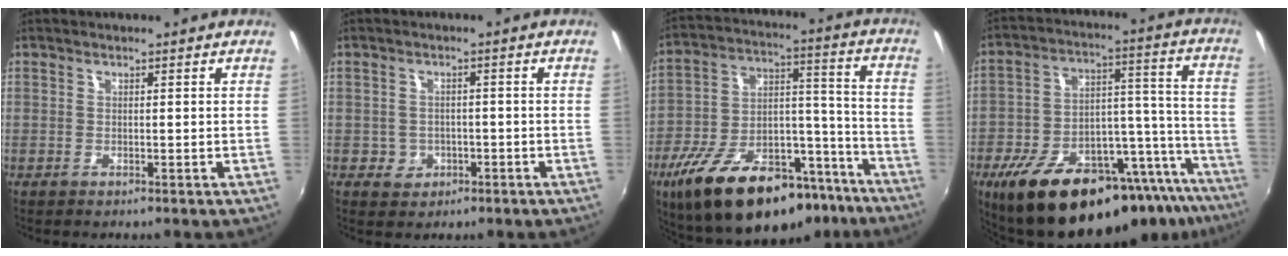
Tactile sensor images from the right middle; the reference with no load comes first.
{"total": 4.3, "force": [-1.3, 3.9, 1.0], "torque": [-0.030, 0.003, -0.012]}
{"total": 27.6, "force": [-18.6, 12.2, 16.3], "torque": [-0.272, 0.014, -0.267]}
{"total": 30.2, "force": [-22.1, 10.7, 17.6], "torque": [-0.253, 0.010, -0.310]}